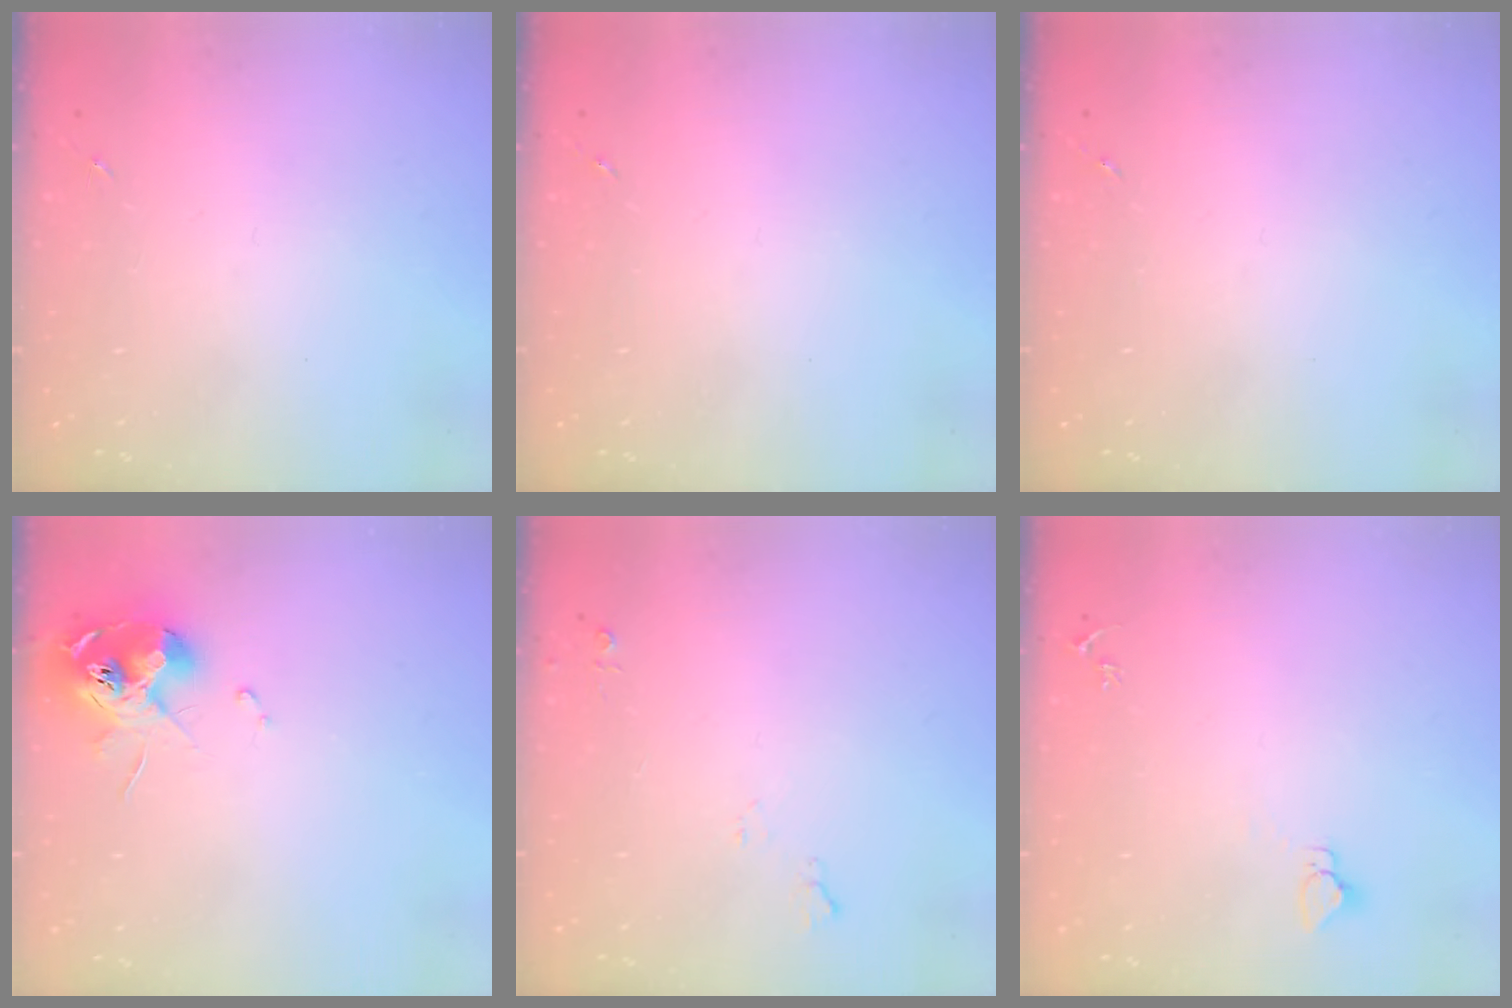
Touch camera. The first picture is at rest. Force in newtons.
{"total": 0.0}
{"total": 0.0}
{"total": 10.7, "press": 10.6, "slide": 0.9}
{"total": 4.9, "press": 4.8, "slide": 0.9}
{"total": 2.9, "press": 2.9, "slide": 0.1}